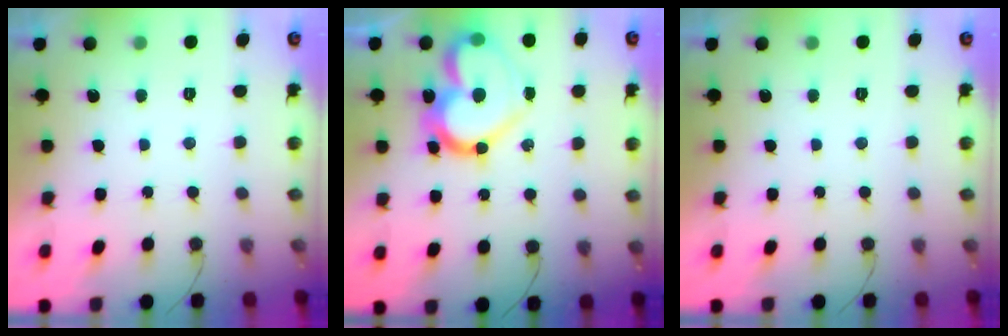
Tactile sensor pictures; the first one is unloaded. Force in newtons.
{"total": 18.6, "press": 18.5, "slide": 2.0}
{"total": 0.0}